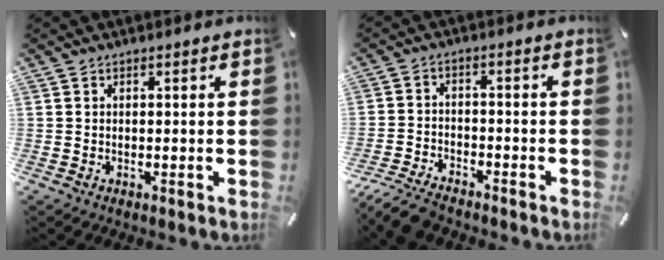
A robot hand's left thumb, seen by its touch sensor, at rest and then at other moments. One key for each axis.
{"total": 6.8, "fx": -6.1, "fy": 2.0, "fz": 2.4, "tx": -0.053, "ty": 0.023, "tz": -0.119}